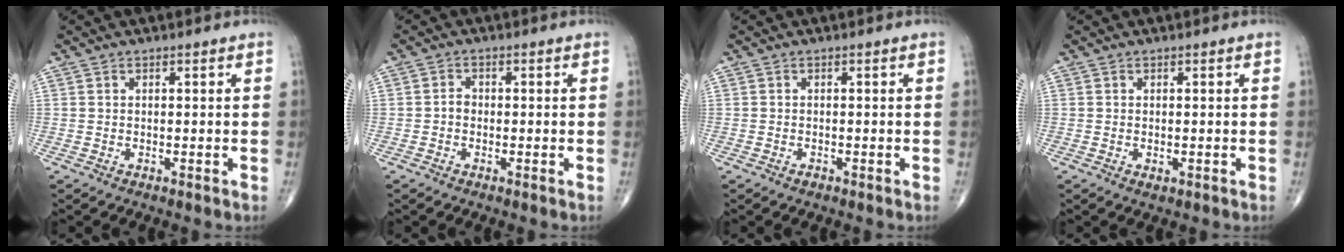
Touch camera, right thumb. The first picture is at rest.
{"total": 1.7, "force": [-0.5, 1.3, 0.9], "torque": [-0.008, 0.006, -0.013]}
{"total": 0.7, "force": [-0.5, 0.4, 0.3], "torque": [-0.005, 0.003, -0.009]}
{"total": 1.2, "force": [-0.3, 0.7, 0.9], "torque": [-0.015, -0.003, -0.002]}